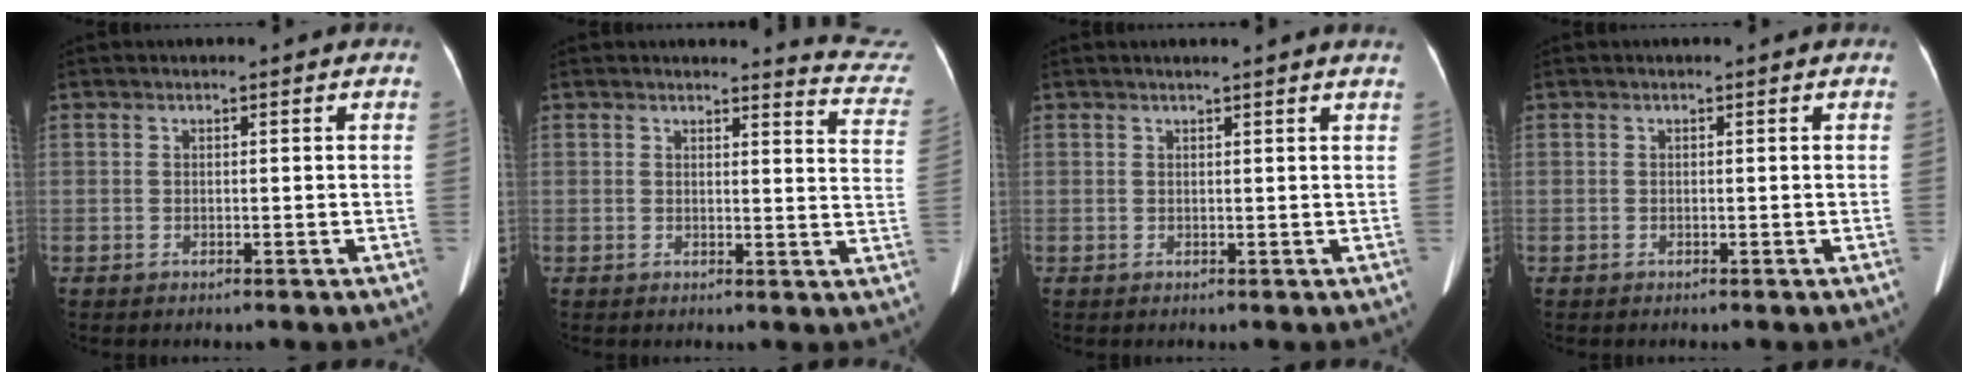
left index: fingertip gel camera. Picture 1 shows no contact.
{"total": 9.2, "force": [9.2, 0.2, -0.5], "torque": [0.022, -0.096, 0.063]}
{"total": 3.8, "force": [3.5, -0.5, 1.6], "torque": [-0.020, 0.011, 0.033]}
{"total": 0.0}